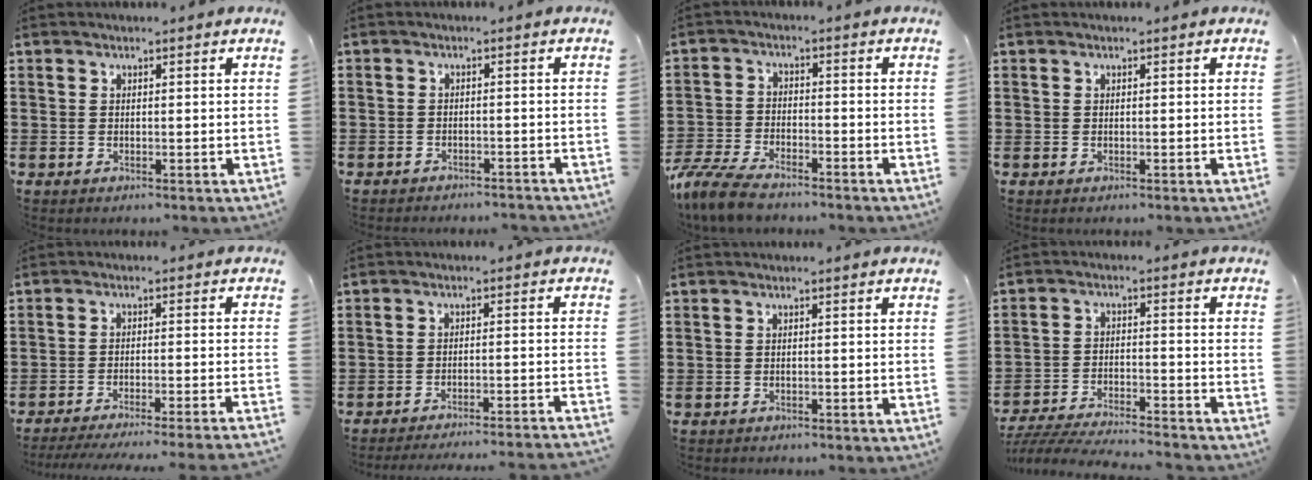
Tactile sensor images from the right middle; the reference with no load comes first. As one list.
[{"total": 2.1, "force": [-2.0, 0.4, -0.3], "torque": [0.000, 0.003, -0.047]}, {"total": 6.3, "force": [-5.5, 1.5, 2.7], "torque": [-0.074, 0.000, -0.111]}, {"total": 0.0}, {"total": 3.8, "force": [-3.5, -0.5, 1.3], "torque": [-0.023, -0.007, -0.071]}, {"total": 3.5, "force": [-3.3, -0.4, 0.8], "torque": [-0.015, -0.002, -0.070]}, {"total": 0.6, "force": [-0.6, 0.1, -0.1], "torque": [0.000, 0.001, -0.013]}, {"total": 5.6, "force": [-5.5, 0.1, 1.2], "torque": [-0.029, -0.002, -0.112]}]